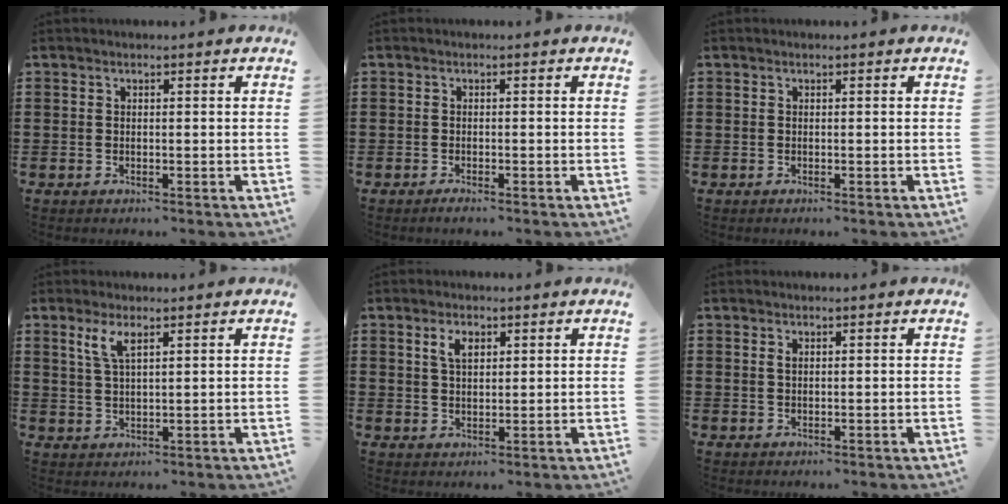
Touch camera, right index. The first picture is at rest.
{"total": 0.9, "force": [-0.8, 0.0, 0.3], "torque": [-0.008, -0.006, -0.015]}
{"total": 0.0}
{"total": 3.7, "force": [2.0, 1.1, 2.9], "torque": [-0.062, 0.006, 0.035]}
{"total": 3.2, "force": [1.5, 1.8, 2.3], "torque": [-0.052, 0.010, 0.026]}
{"total": 0.8, "force": [0.3, 0.4, 0.6], "torque": [-0.013, 0.003, 0.006]}